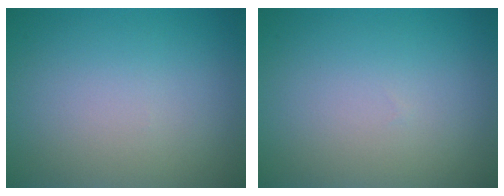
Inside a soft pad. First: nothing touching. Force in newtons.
{"total": 0.0}